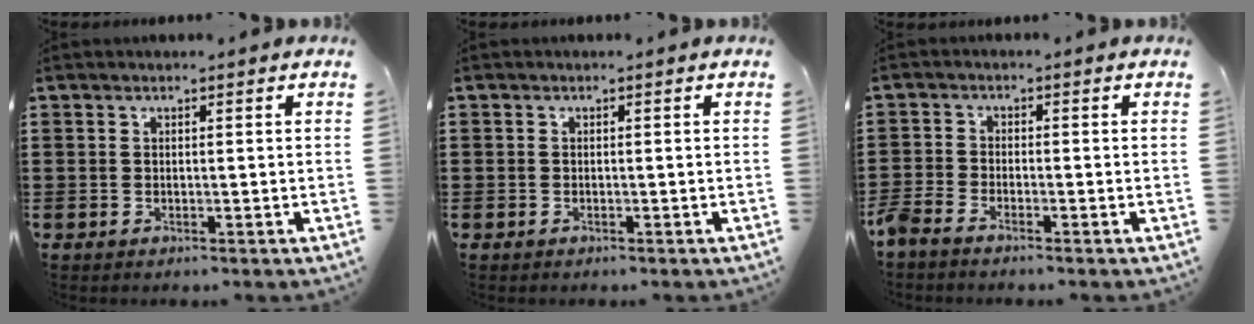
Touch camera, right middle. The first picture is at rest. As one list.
[{"total": 0.7, "force": [-0.4, 0.5, 0.1], "torque": [-0.003, 0.002, -0.009]}, {"total": 2.2, "force": [-2.0, 0.3, 0.7], "torque": [-0.035, -0.005, -0.048]}]